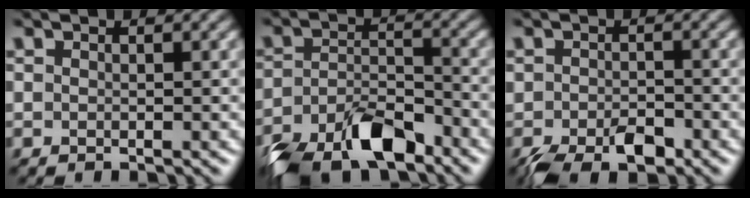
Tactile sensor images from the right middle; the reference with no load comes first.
{"total": 7.8, "force": [-5.8, 3.0, 4.1], "torque": [-0.075, -0.007, -0.109]}
{"total": 4.4, "force": [-3.0, 2.0, 2.5], "torque": [-0.046, -0.006, -0.052]}